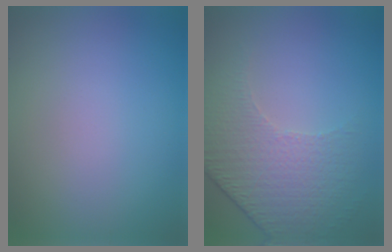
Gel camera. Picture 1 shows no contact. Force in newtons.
{"total": 4.9, "press": 3.6, "slide": 3.3}